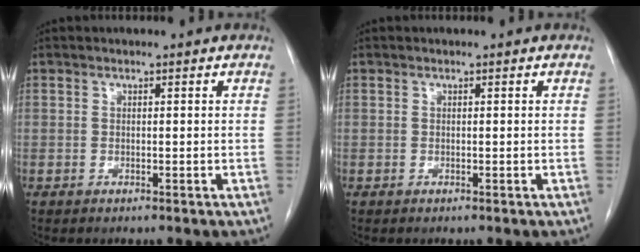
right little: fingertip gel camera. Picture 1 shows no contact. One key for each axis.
{"total": 0.0}